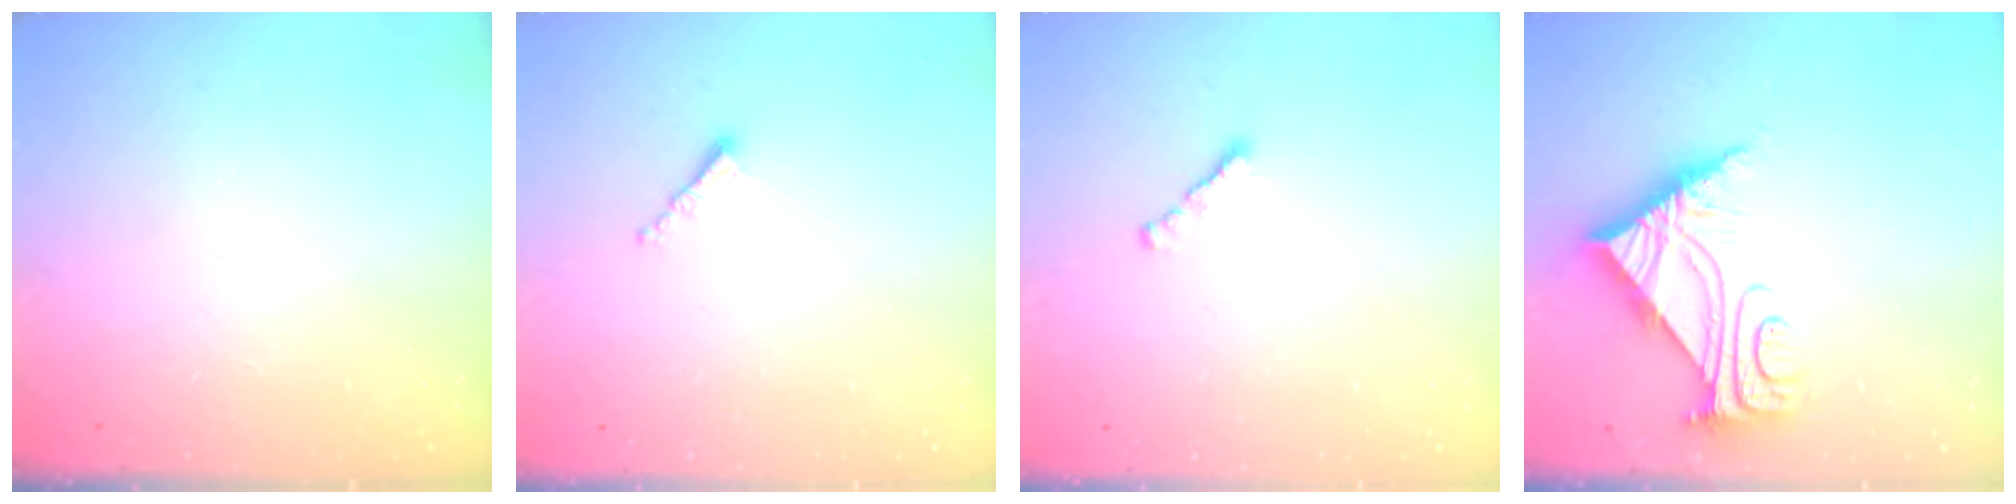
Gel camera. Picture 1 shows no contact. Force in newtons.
{"total": 1.2, "press": 1.1, "slide": 0.5}
{"total": 1.8, "press": 1.7, "slide": 0.6}
{"total": 7.1, "press": 7.0, "slide": 0.7}